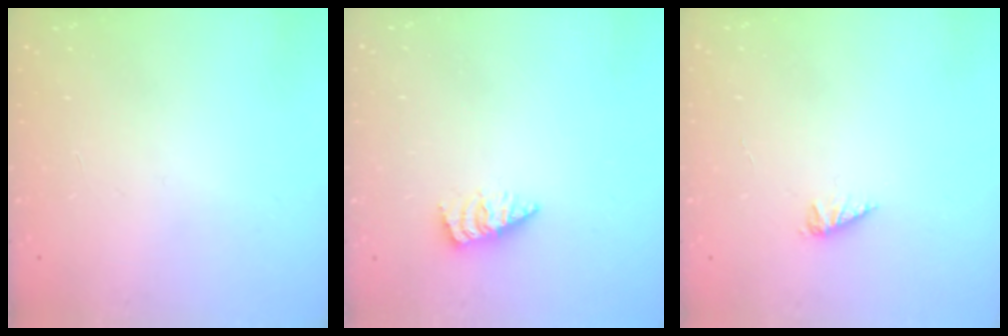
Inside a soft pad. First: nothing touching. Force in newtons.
{"total": 1.4, "press": 1.3, "slide": 0.2}
{"total": 2.1, "press": 2.1, "slide": 0.3}